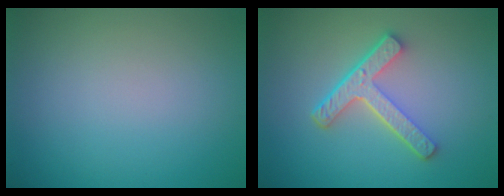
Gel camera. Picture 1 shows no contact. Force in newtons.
{"total": 4.4, "press": 3.2, "slide": 3.0}